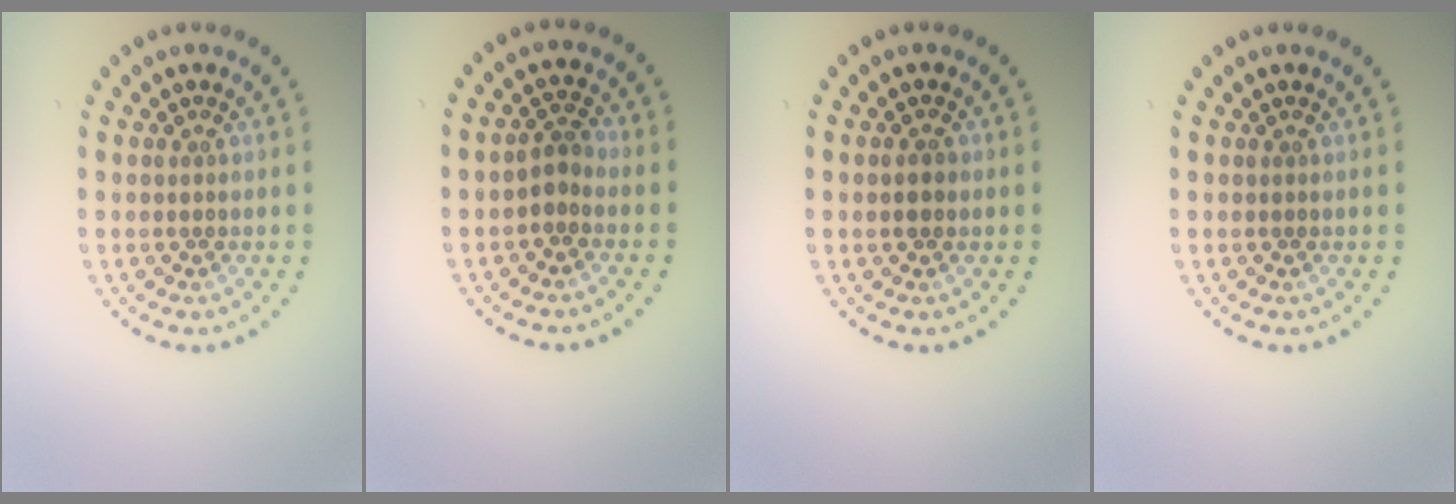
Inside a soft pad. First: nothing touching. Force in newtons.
{"total": 1.5, "press": 1.3, "slide": 0.9}
{"total": 1.5, "press": 1.5, "slide": 0.1}
{"total": 0.0}